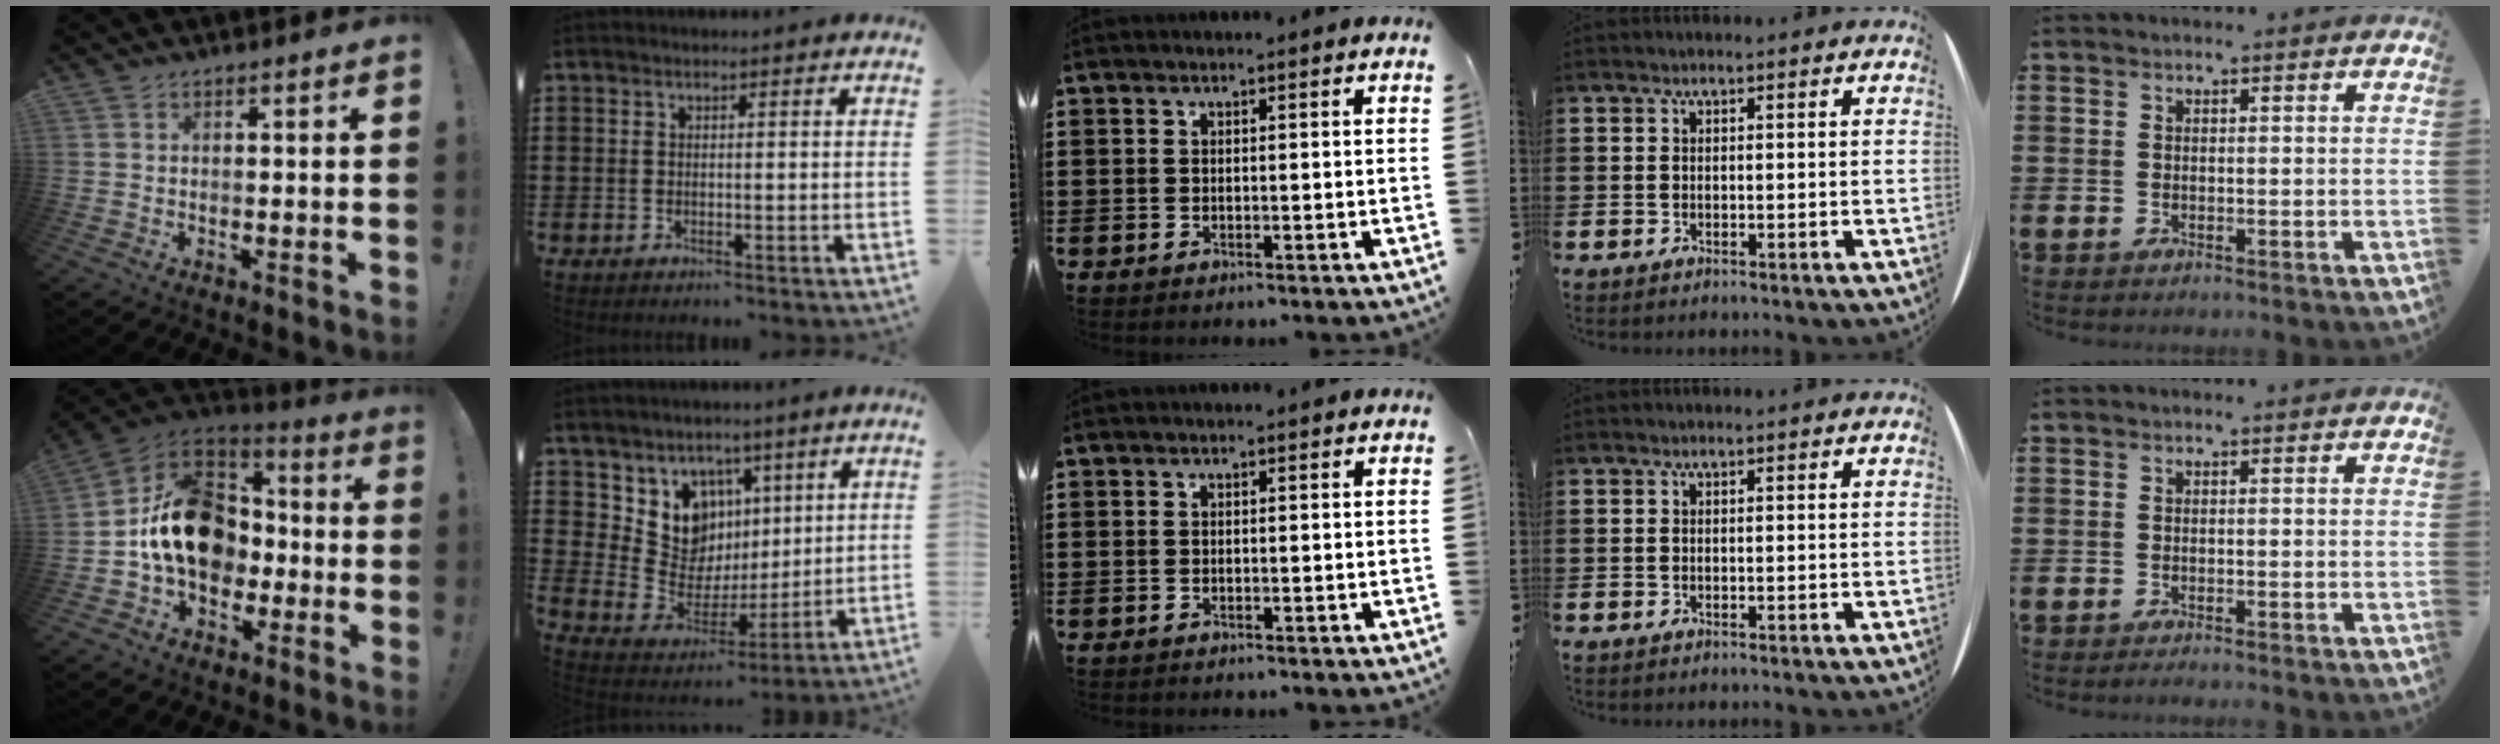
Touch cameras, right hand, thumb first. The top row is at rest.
{"thumb": {"total": 19.3, "force": [-1.0, 14.7, 12.5], "torque": [-0.192, 0.029, -0.004]}, "index": {"total": 9.4, "force": [3.8, 8.2, 2.6], "torque": [-0.093, -0.031, 0.080]}, "middle": {"total": 0.5, "force": [-0.5, 0.3, -0.1], "torque": [0.000, 0.004, -0.012]}, "little": {"total": 0.6, "force": [-0.5, -0.1, 0.3], "torque": [-0.005, -0.004, -0.009]}}